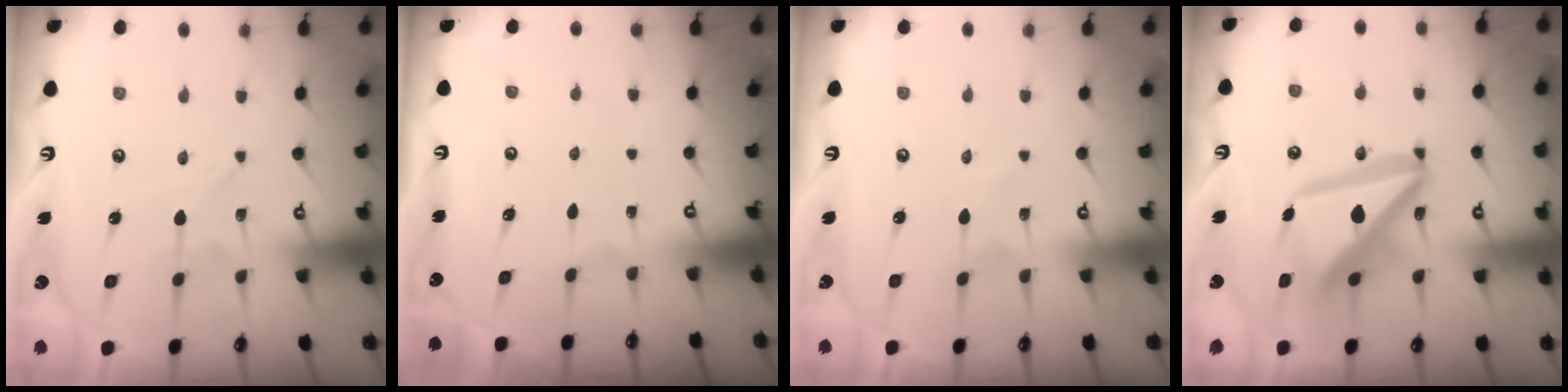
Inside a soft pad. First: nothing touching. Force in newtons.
{"total": 0.0}
{"total": 1.0, "press": 1.0, "slide": 0.1}
{"total": 17.1, "press": 17.0, "slide": 2.1}